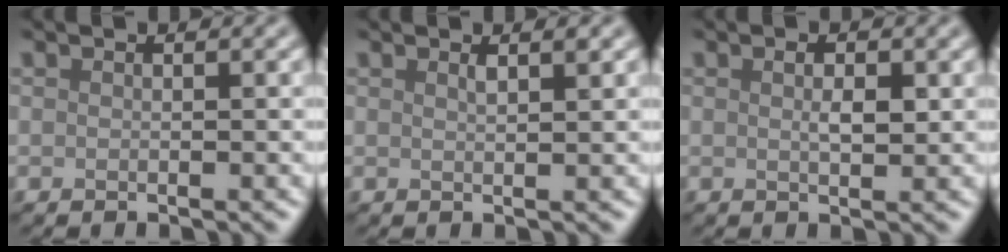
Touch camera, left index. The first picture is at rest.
{"total": 1.1, "force": [0.7, 0.2, 0.8], "torque": [-0.009, 0.001, 0.010]}
{"total": 1.7, "force": [0.4, 0.6, 1.5], "torque": [-0.027, -0.002, 0.008]}